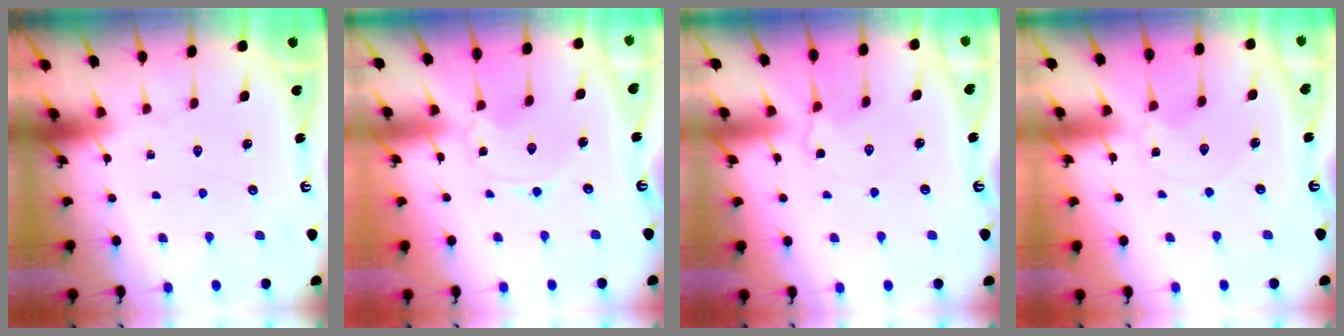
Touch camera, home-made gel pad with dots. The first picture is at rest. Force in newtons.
{"total": 0.0}
{"total": 2.6, "press": 2.5, "slide": 0.7}
{"total": 0.0}